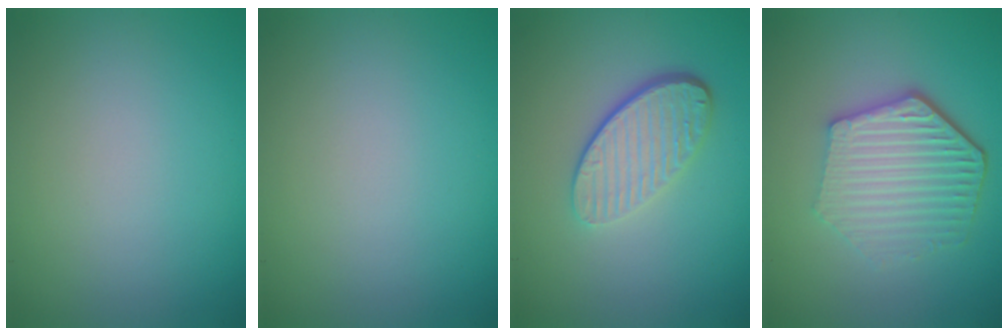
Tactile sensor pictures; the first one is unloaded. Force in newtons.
{"total": 0.0}
{"total": 4.5, "press": 3.2, "slide": 3.2}
{"total": 5.9, "press": 4.5, "slide": 3.8}